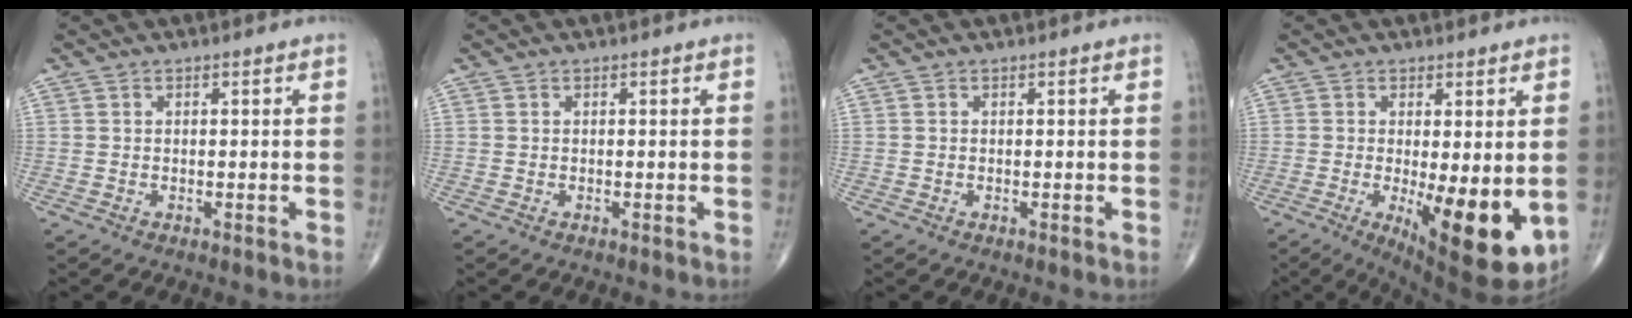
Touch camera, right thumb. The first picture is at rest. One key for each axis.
{"total": 0.0}
{"total": 0.0}
{"total": 12.8, "fx": -2.4, "fy": 4.0, "fz": 11.9, "tx": -0.168, "ty": -0.028, "tz": -0.023}